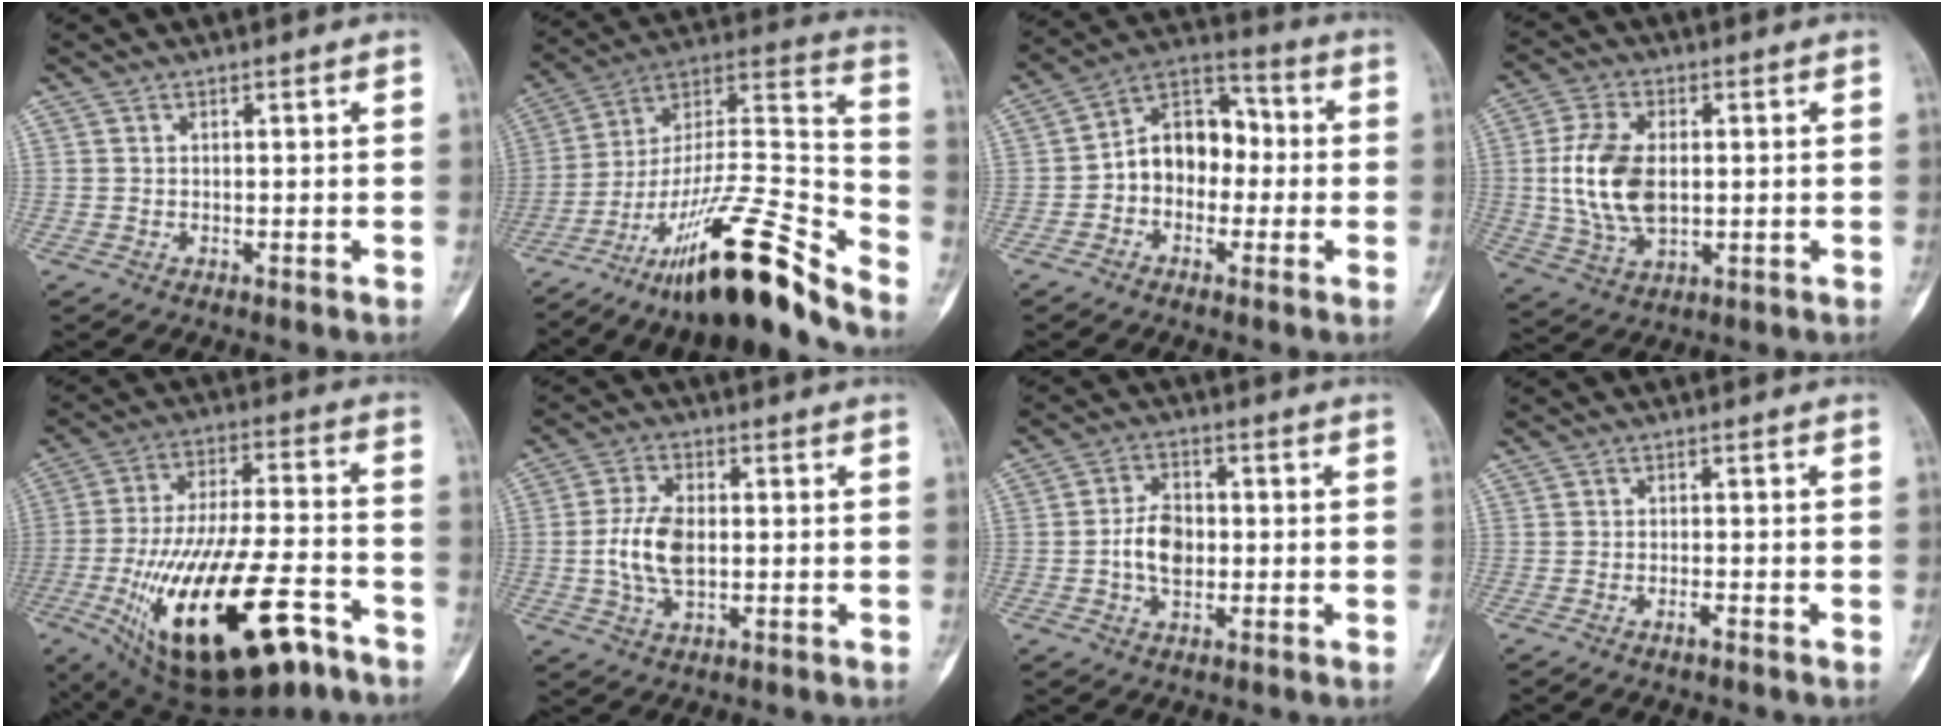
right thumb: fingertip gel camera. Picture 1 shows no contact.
{"total": 25.9, "force": [-18.2, 4.6, 17.8], "torque": [-0.276, 0.099, -0.312]}
{"total": 11.2, "force": [-1.2, 8.4, 7.4], "torque": [-0.080, 0.048, -0.038]}
{"total": 12.8, "force": [0.5, 7.5, 10.3], "torque": [-0.200, -0.003, 0.017]}
{"total": 28.2, "force": [-13.0, 11.1, 22.4], "torque": [-0.406, 0.046, -0.203]}
{"total": 8.6, "force": [-0.4, 4.9, 7.1], "torque": [-0.145, 0.005, -0.007]}
{"total": 6.8, "force": [-0.8, 4.5, 5.1], "torque": [-0.079, 0.013, -0.018]}
{"total": 1.3, "force": [-0.9, 0.3, 0.8], "torque": [-0.015, 0.006, -0.018]}